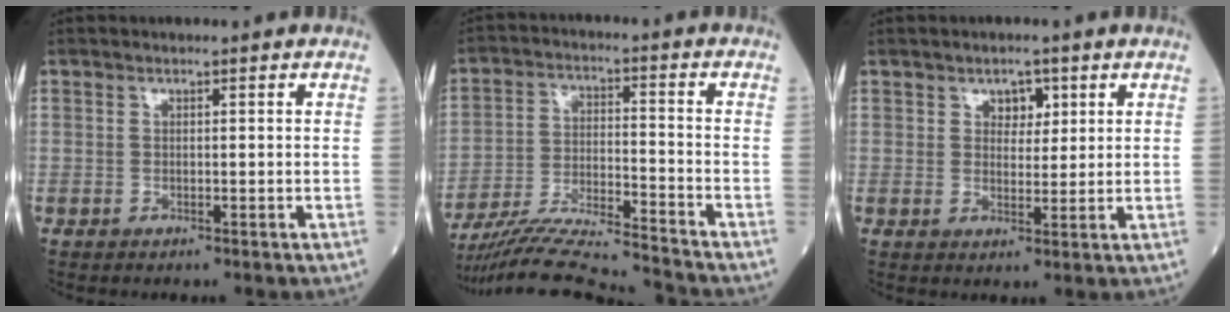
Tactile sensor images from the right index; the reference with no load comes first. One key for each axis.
{"total": 15.1, "fx": -14.3, "fy": -1.2, "fz": 4.6, "tx": -0.087, "ty": -0.007, "tz": -0.243}
{"total": 3.0, "fx": 1.5, "fy": 2.0, "fz": 1.7, "tx": -0.018, "ty": 0.002, "tz": 0.022}